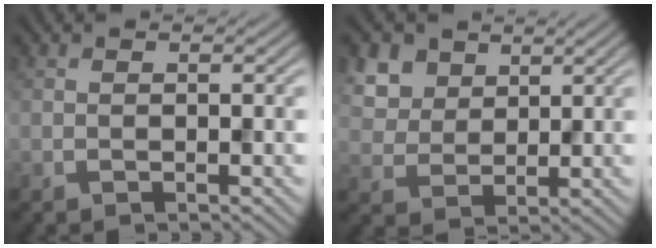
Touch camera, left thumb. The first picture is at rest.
{"total": 6.5, "force": [3.4, 4.7, 3.1], "torque": [-0.105, 0.000, 0.068]}